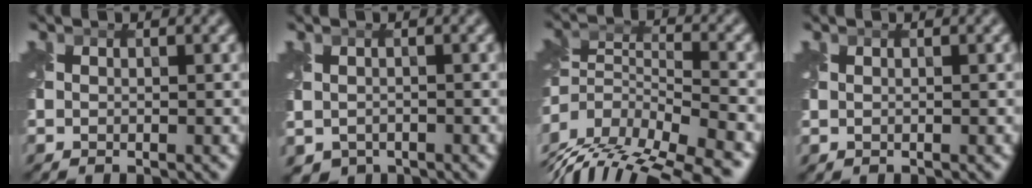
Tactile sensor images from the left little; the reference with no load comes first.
{"total": 1.7, "force": [-1.0, 1.3, 0.5], "torque": [-0.013, -0.013, -0.017]}
{"total": 11.8, "force": [-8.3, 5.1, 6.6], "torque": [-0.110, 0.012, -0.100]}
{"total": 0.0}